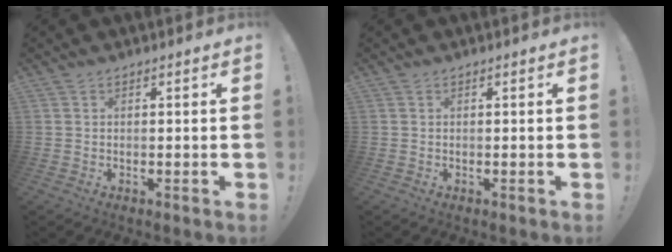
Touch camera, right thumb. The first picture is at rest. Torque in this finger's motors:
{"motor_torque": [0.00, 0.00, 0.00, 0.00, 0.00]}